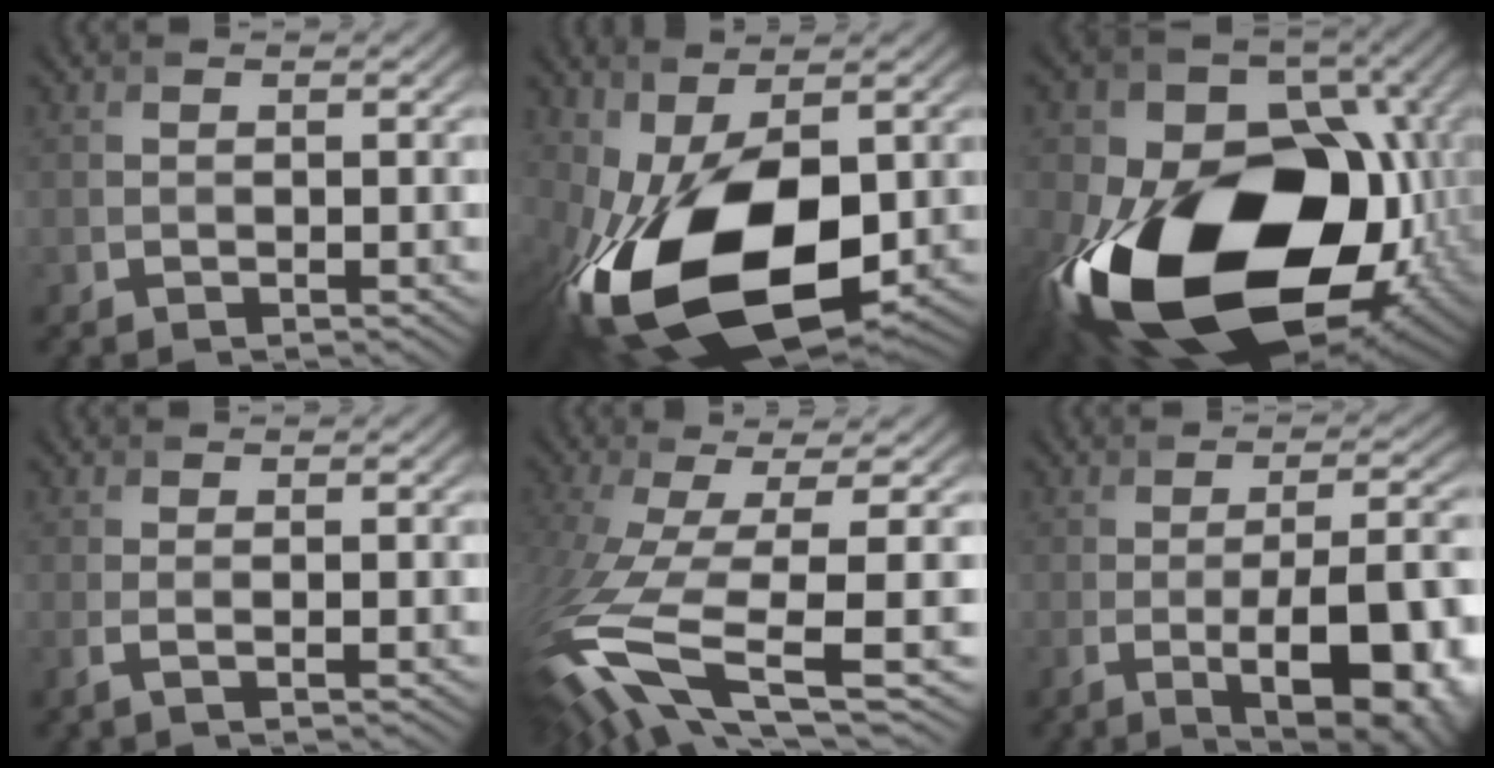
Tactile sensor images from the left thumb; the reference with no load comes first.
{"total": 17.2, "force": [-3.4, 8.6, 14.6], "torque": [-0.289, -0.030, -0.045]}
{"total": 23.3, "force": [-5.9, 15.5, 16.3], "torque": [-0.335, -0.065, -0.062]}
{"total": 0.9, "force": [0.1, -0.3, 0.8], "torque": [-0.024, 0.001, 0.001]}
{"total": 12.9, "force": [-3.4, 3.2, 12.0], "torque": [-0.260, -0.013, -0.052]}
{"total": 11.6, "force": [-3.9, 3.6, 10.3], "torque": [-0.128, -0.007, -0.047]}